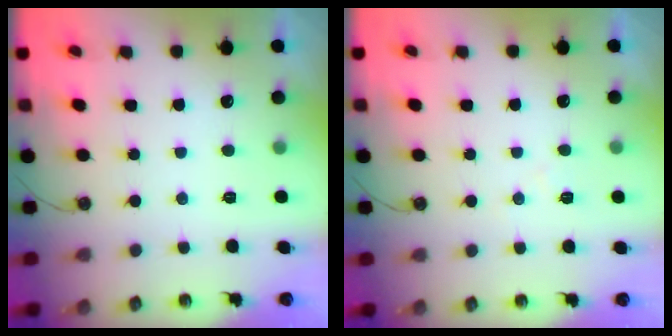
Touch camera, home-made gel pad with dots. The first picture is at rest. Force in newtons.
{"total": 6.7, "press": 6.6, "slide": 0.9}